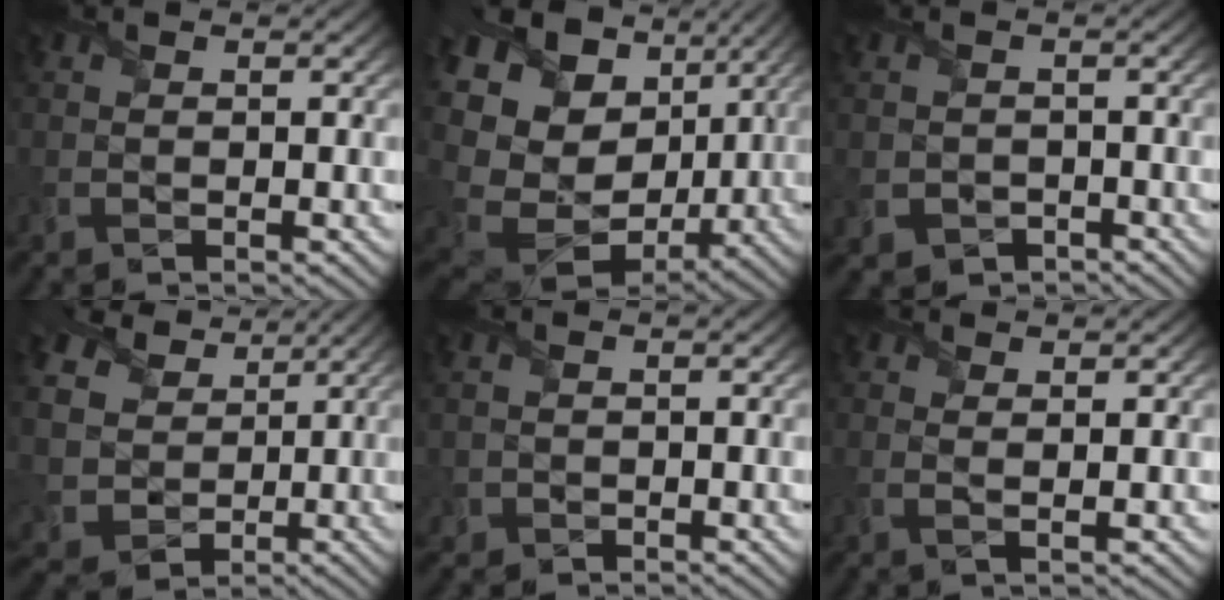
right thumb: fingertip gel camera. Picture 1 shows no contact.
{"total": 18.2, "force": [2.1, 14.1, 11.3], "torque": [-0.285, -0.038, 0.090]}
{"total": 1.8, "force": [-1.1, 1.5, 0.0], "torque": [-0.010, -0.008, -0.022]}
{"total": 8.5, "force": [3.1, 7.0, 3.7], "torque": [-0.105, -0.002, 0.042]}
{"total": 1.2, "force": [-0.3, 1.1, -0.4], "torque": [0.001, -0.003, -0.009]}
{"total": 1.3, "force": [0.8, -0.1, 1.0], "torque": [-0.024, -0.003, 0.014]}